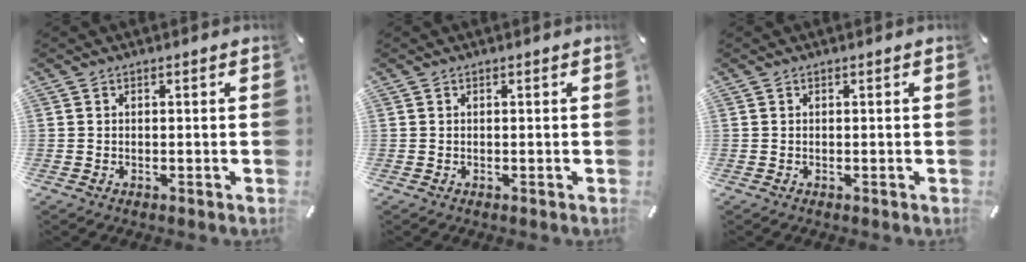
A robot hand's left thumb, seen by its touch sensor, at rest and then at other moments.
{"total": 0.0}
{"total": 0.0}